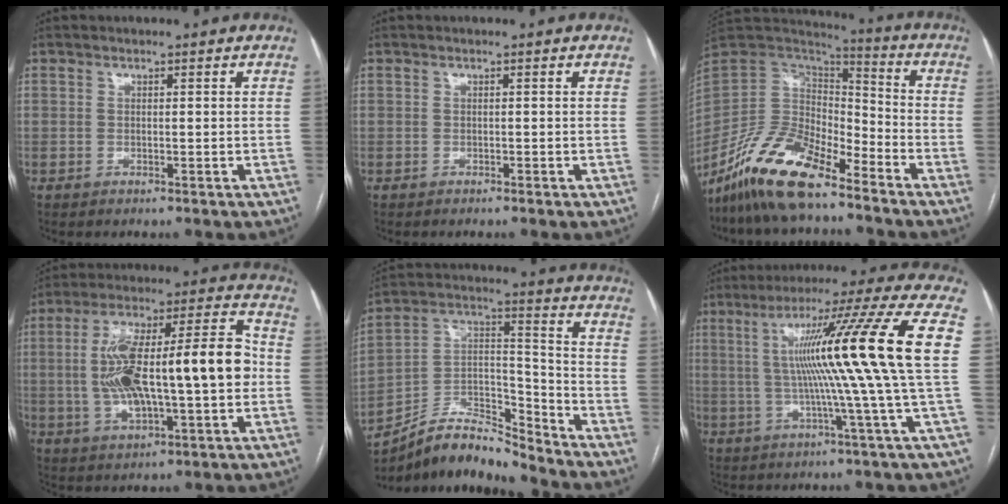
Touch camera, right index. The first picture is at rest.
{"total": 0.0}
{"total": 14.8, "force": [-11.0, 4.4, 8.9], "torque": [-0.172, 0.010, -0.207]}
{"total": 20.3, "force": [-0.5, 5.2, 19.6], "torque": [-0.346, 0.038, -0.003]}
{"total": 12.8, "force": [-12.2, 2.2, 3.5], "torque": [-0.052, 0.046, -0.225]}
{"total": 18.8, "force": [1.9, -3.0, 18.5], "torque": [-0.280, 0.012, 0.015]}